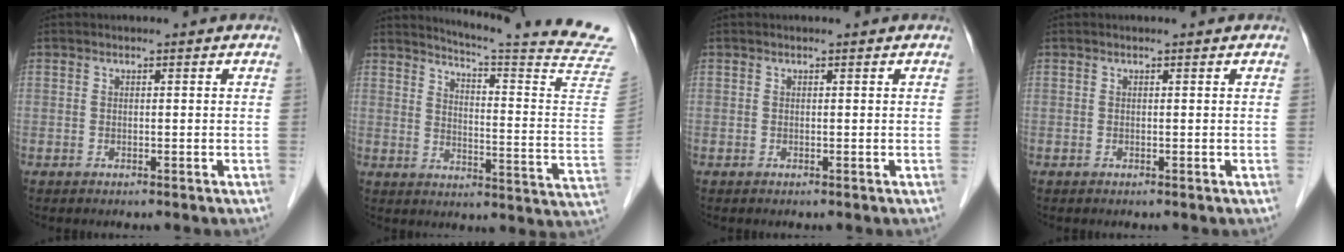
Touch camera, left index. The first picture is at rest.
{"total": 20.7, "force": [19.3, -3.2, 6.7], "torque": [-0.117, -0.153, 0.226]}
{"total": 0.0}
{"total": 0.0}